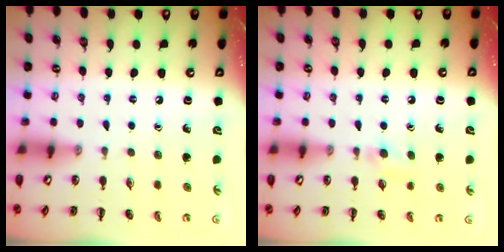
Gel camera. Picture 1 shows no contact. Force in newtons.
{"total": 4.4, "press": 4.1, "slide": 1.6}